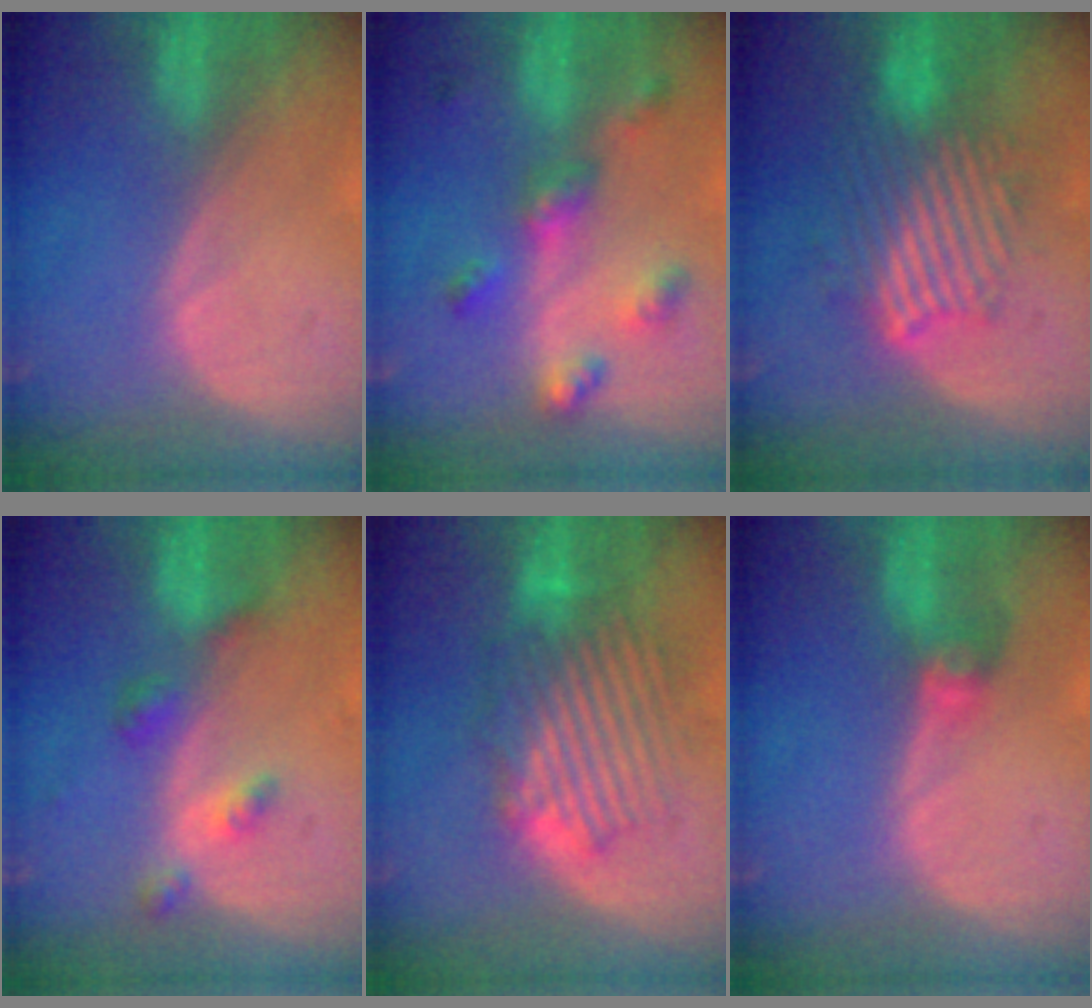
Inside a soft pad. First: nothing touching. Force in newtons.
{"total": 6.7, "press": 5.9, "slide": 3.3}
{"total": 8.9, "press": 8.8, "slide": 1.7}
{"total": 4.2, "press": 3.9, "slide": 1.6}
{"total": 8.9, "press": 8.6, "slide": 2.3}
{"total": 2.7, "press": 2.7, "slide": 0.3}